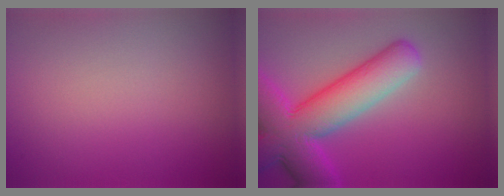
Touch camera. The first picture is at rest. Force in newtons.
{"total": 9.9, "press": 9.9, "slide": 0.6}